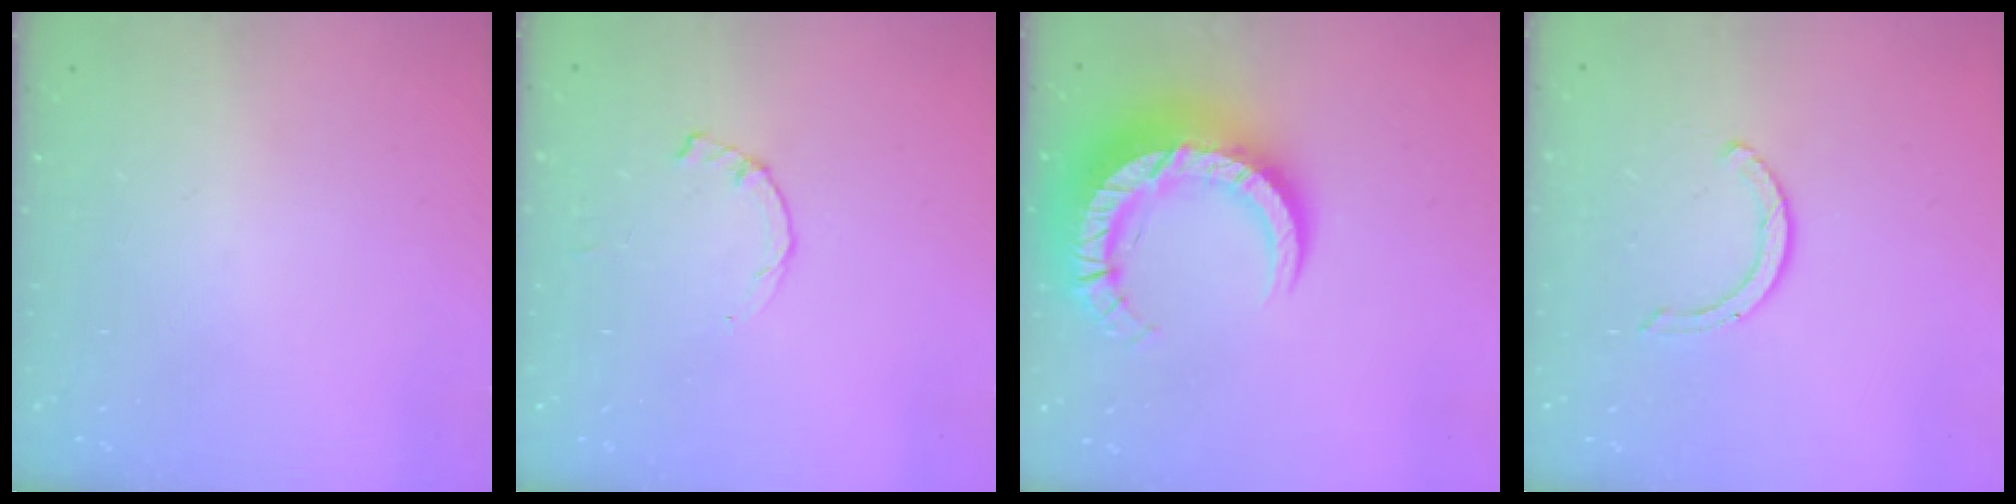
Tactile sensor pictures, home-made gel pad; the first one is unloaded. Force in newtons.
{"total": 1.2, "press": 1.2, "slide": 0.3}
{"total": 15.2, "press": 15.1, "slide": 1.6}
{"total": 3.1, "press": 3.0, "slide": 0.3}